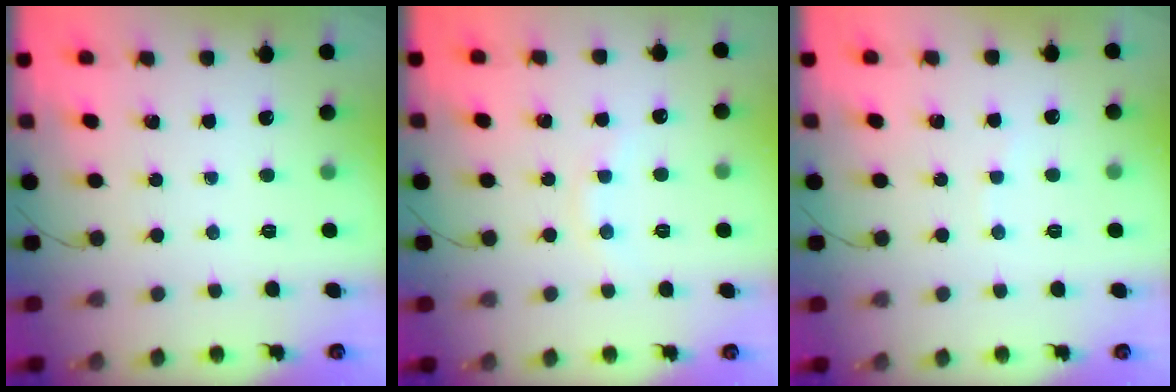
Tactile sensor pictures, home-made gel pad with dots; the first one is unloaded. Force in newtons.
{"total": 6.1, "press": 5.8, "slide": 1.8}
{"total": 2.9, "press": 2.9, "slide": 0.7}